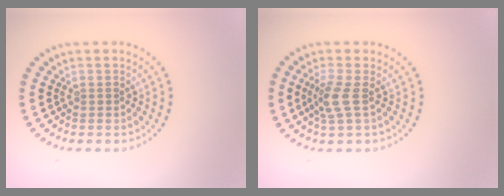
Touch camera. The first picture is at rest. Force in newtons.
{"total": 2.3, "press": 2.0, "slide": 1.2}